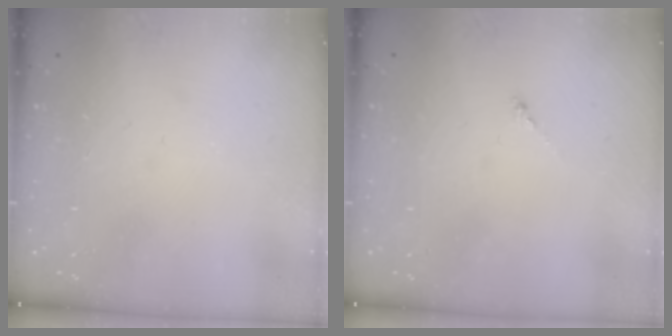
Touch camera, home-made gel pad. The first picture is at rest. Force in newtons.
{"total": 0.0}